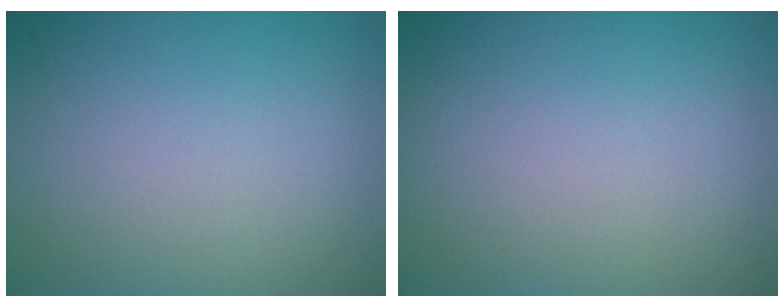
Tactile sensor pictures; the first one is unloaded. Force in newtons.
{"total": 0.0}